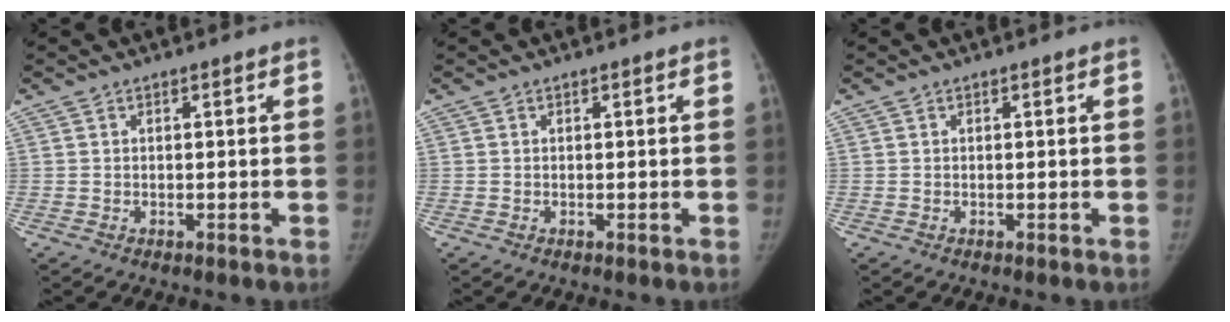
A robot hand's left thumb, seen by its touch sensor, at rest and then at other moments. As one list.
[{"total": 0.0}, {"total": 0.0}]